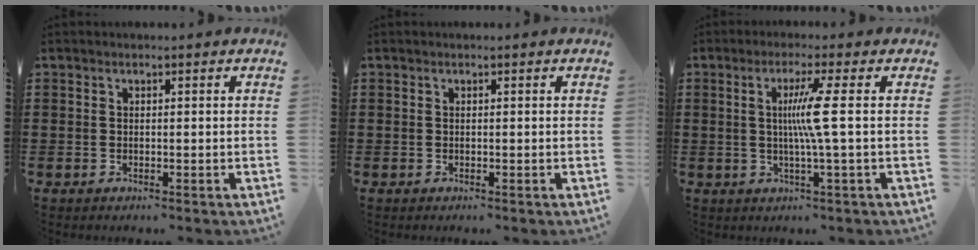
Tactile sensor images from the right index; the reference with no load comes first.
{"total": 0.0}
{"total": 6.1, "force": [0.2, -1.5, 5.9], "torque": [-0.116, -0.014, -0.007]}